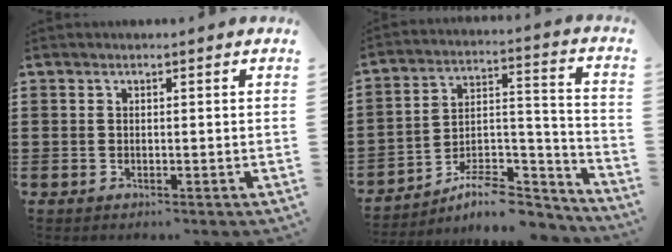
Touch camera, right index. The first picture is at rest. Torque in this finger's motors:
{"motor_torque": [-1.12, -0.39, 0.07, -0.07]}